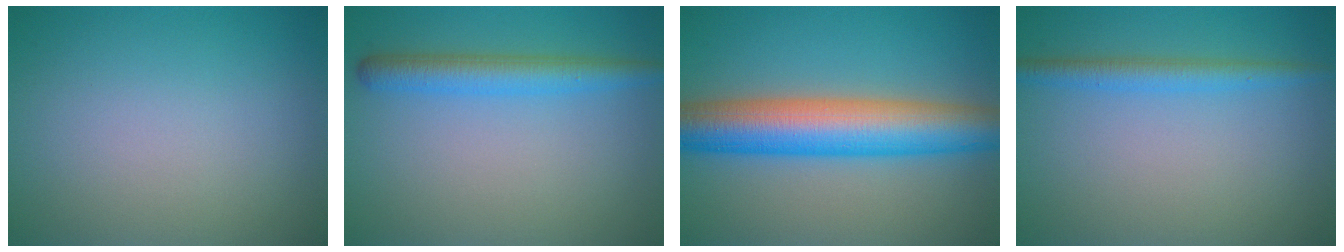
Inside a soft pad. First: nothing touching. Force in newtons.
{"total": 3.5, "press": 3.5, "slide": 0.1}
{"total": 9.6, "press": 9.6, "slide": 0.3}
{"total": 2.4, "press": 2.4, "slide": 0.2}